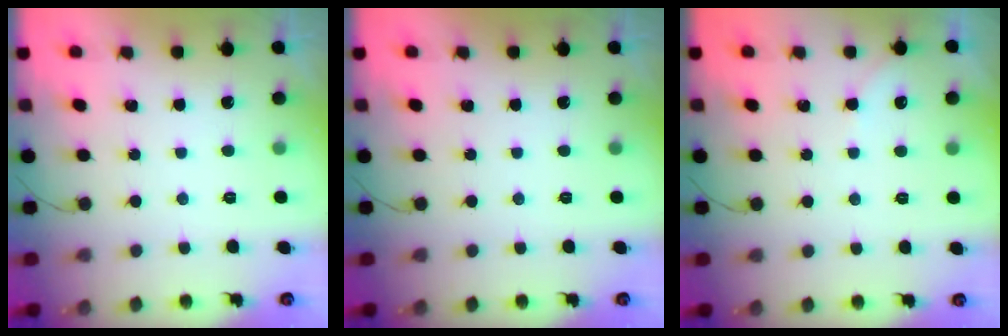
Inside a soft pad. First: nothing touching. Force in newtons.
{"total": 0.0}
{"total": 1.7, "press": 1.6, "slide": 0.3}